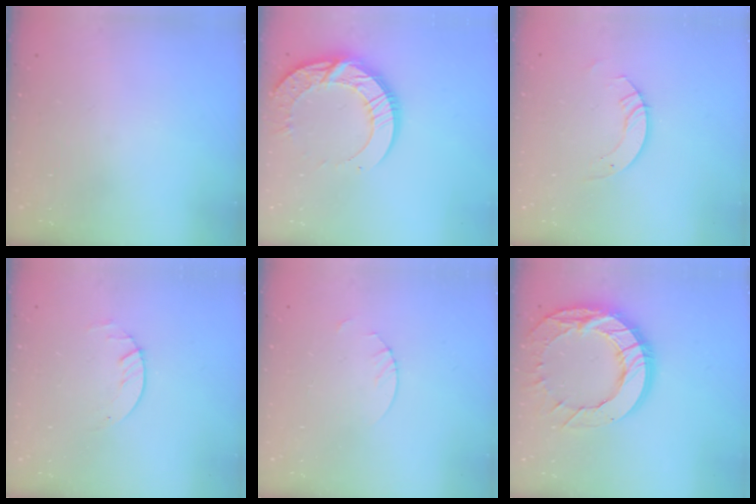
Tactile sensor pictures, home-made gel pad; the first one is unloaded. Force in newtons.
{"total": 17.2, "press": 17.1, "slide": 1.6}
{"total": 3.3, "press": 3.3, "slide": 0.2}
{"total": 1.7, "press": 1.6, "slide": 0.2}
{"total": 1.9, "press": 1.9, "slide": 0.2}
{"total": 20.9, "press": 20.8, "slide": 1.9}